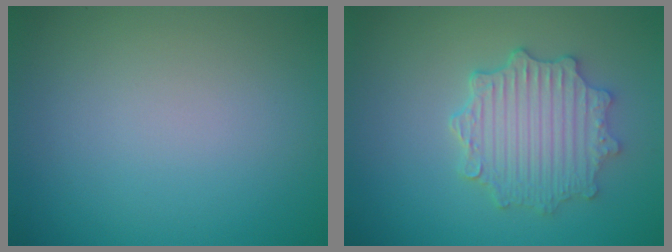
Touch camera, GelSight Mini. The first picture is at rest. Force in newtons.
{"total": 4.9, "press": 4.0, "slide": 2.9}